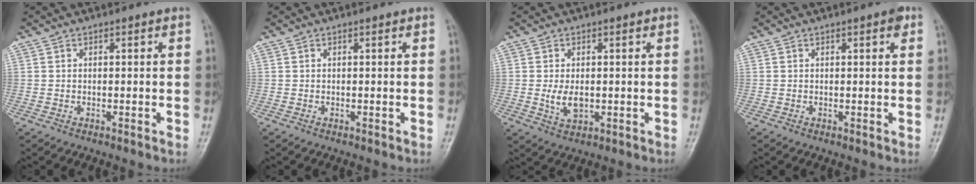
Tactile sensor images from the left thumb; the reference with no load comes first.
{"total": 0.0}
{"total": 4.5, "force": [-0.2, 2.8, 3.4], "torque": [-0.055, -0.007, 0.001]}
{"total": 1.9, "force": [0.9, 0.7, 1.5], "torque": [-0.014, 0.000, 0.010]}